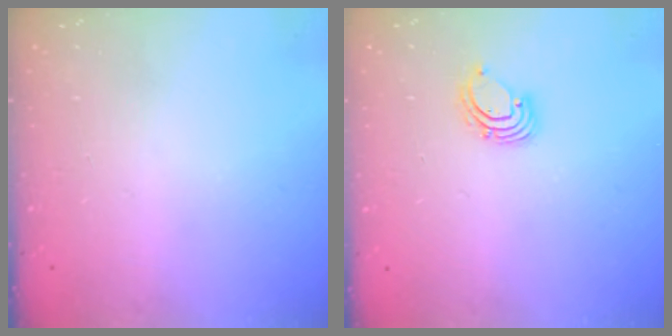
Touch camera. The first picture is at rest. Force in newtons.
{"total": 2.6, "press": 2.6, "slide": 0.2}